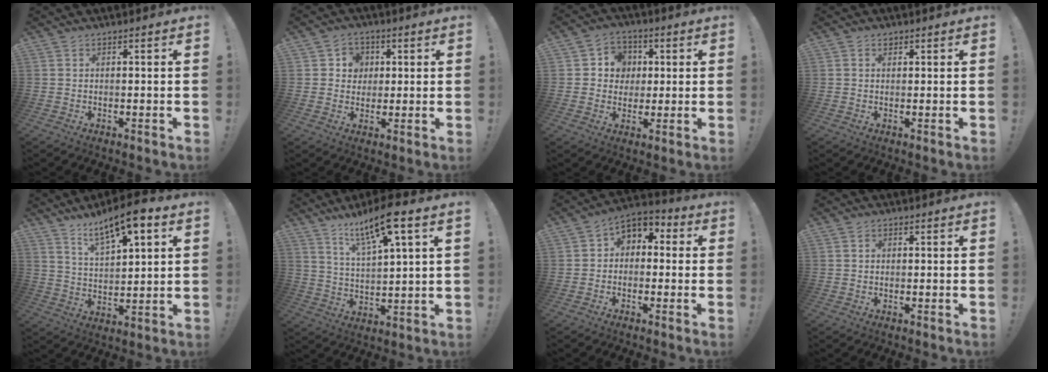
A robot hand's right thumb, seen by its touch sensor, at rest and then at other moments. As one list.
[{"total": 5.8, "force": [1.1, 5.5, 1.2], "torque": [-0.021, -0.002, 0.022]}, {"total": 7.8, "force": [0.5, 7.5, 1.8], "torque": [-0.023, 0.003, 0.015]}, {"total": 1.4, "force": [0.6, 1.1, 0.5], "torque": [-0.005, 0.001, 0.012]}, {"total": 11.1, "force": [7.5, 3.3, 7.5], "torque": [-0.132, -0.037, 0.127]}, {"total": 12.4, "force": [8.4, 1.9, 9.0], "torque": [-0.151, -0.042, 0.134]}, {"total": 5.1, "force": [-0.4, 4.5, 2.5], "torque": [-0.043, 0.014, -0.001]}, {"total": 0.7, "force": [0.2, 0.7, 0.0], "torque": [-0.001, 0.002, 0.004]}]